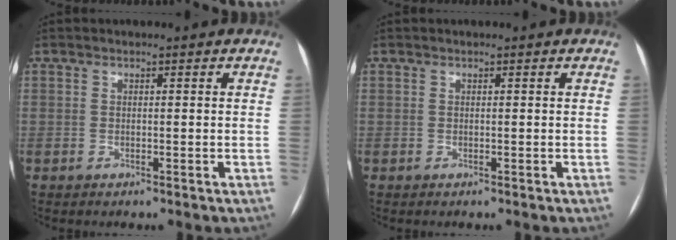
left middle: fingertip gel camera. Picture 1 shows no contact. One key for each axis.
{"total": 0.0}